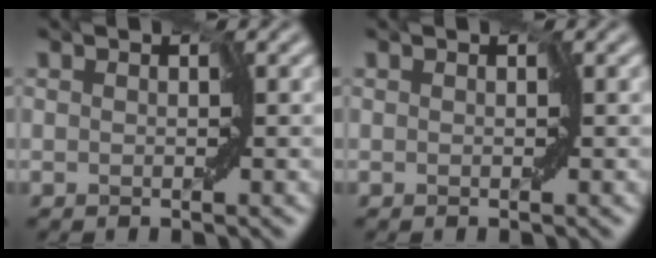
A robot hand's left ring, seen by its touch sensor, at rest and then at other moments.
{"total": 0.0}